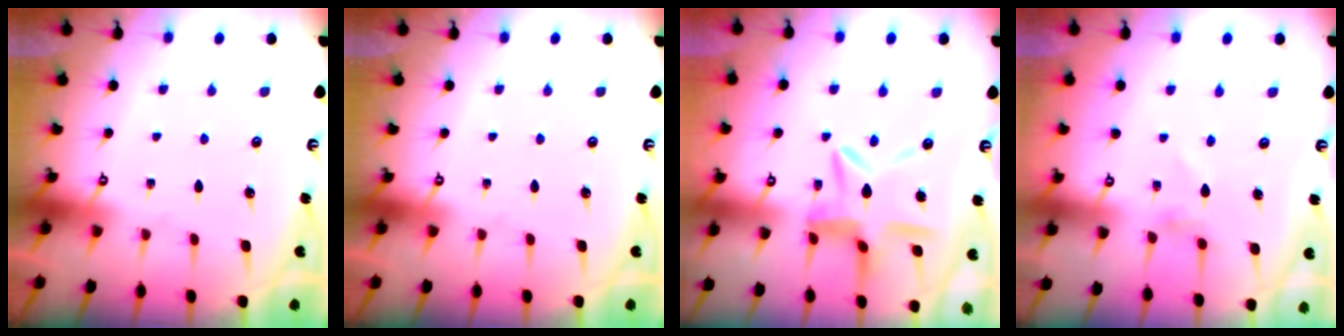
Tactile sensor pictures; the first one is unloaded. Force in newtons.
{"total": 0.0}
{"total": 10.6, "press": 10.6, "slide": 0.9}
{"total": 1.8, "press": 1.7, "slide": 0.2}